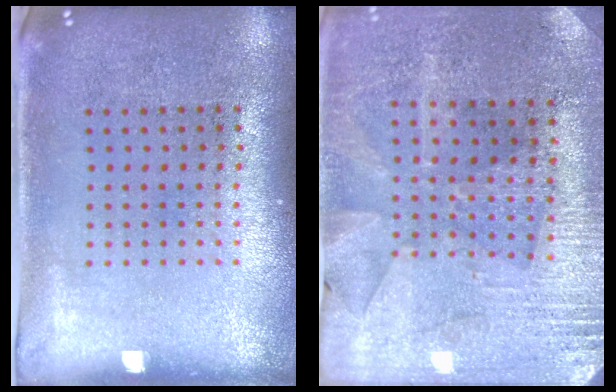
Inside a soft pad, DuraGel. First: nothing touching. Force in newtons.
{"total": 2.8, "press": 2.7, "slide": 0.6}